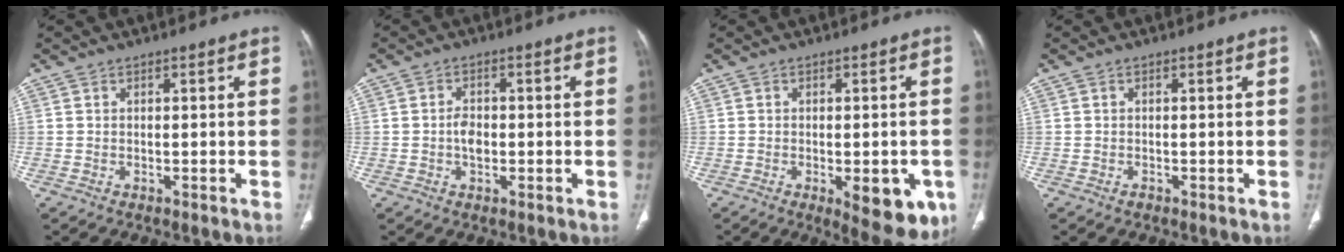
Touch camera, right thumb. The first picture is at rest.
{"total": 3.2, "force": [-0.5, 2.1, 2.3], "torque": [-0.035, 0.006, -0.011]}
{"total": 10.9, "force": [-3.7, 4.5, 9.2], "torque": [-0.087, -0.006, -0.036]}
{"total": 0.6, "force": [-0.4, 0.4, 0.2], "torque": [-0.001, 0.001, -0.007]}